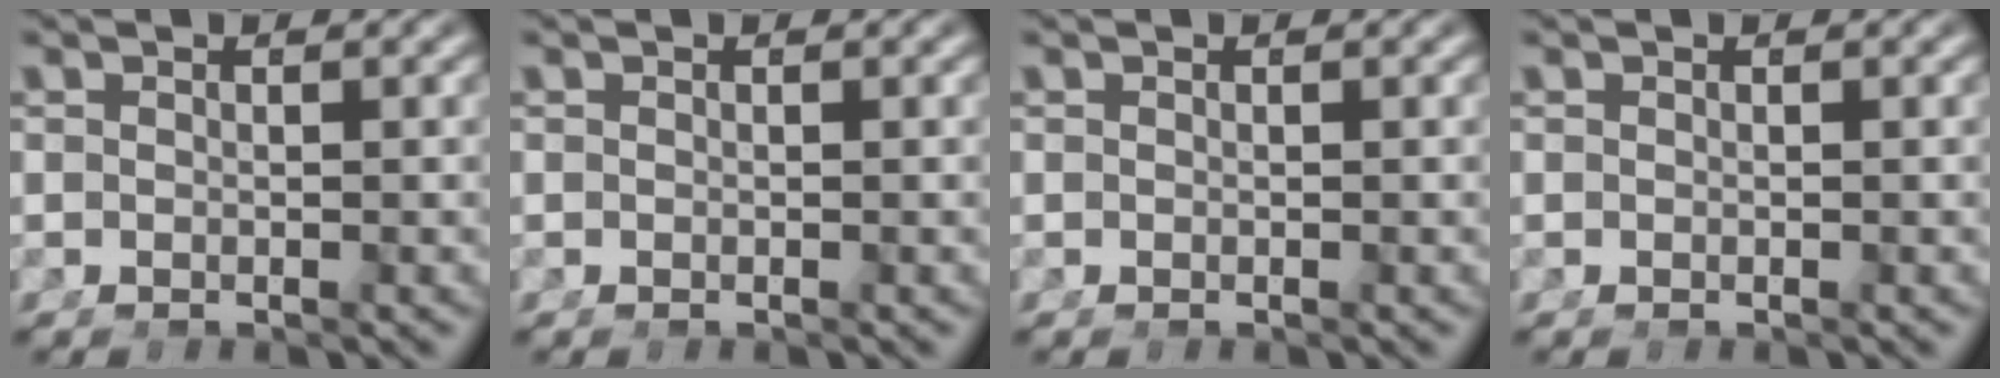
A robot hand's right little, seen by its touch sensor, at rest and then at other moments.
{"total": 0.0}
{"total": 0.0}
{"total": 0.0}